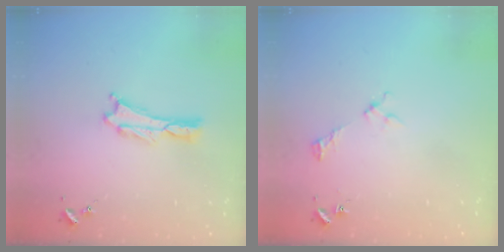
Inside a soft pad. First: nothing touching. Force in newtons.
{"total": 2.2, "press": 2.2, "slide": 0.3}